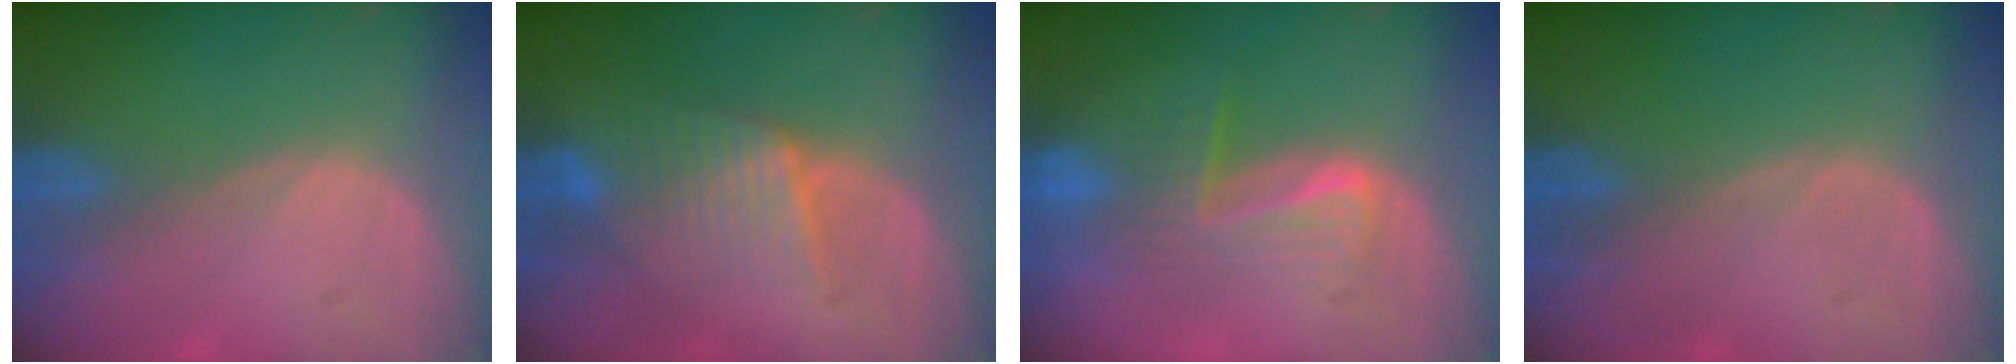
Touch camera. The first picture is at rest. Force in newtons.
{"total": 6.4, "press": 6.2, "slide": 1.6}
{"total": 6.3, "press": 6.2, "slide": 1.3}
{"total": 0.0}